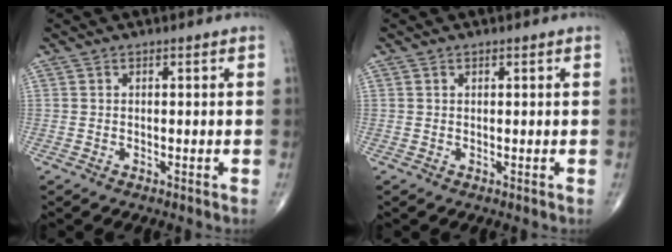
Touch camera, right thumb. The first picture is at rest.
{"total": 0.0}